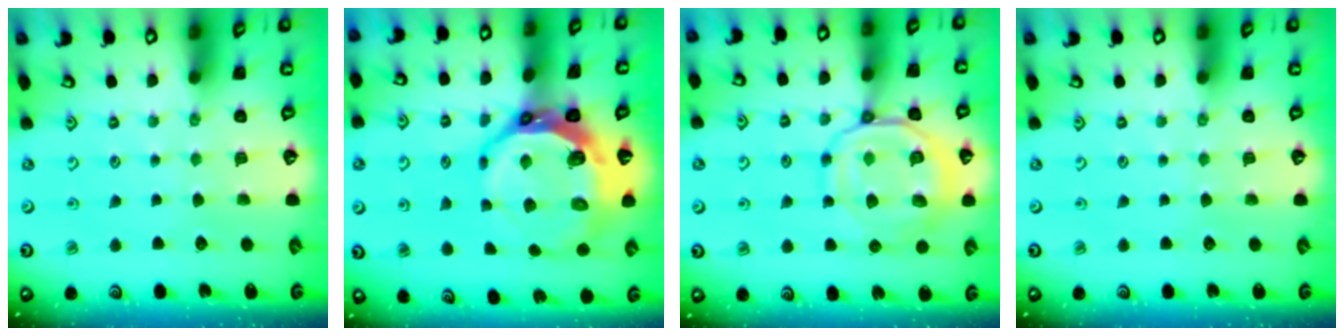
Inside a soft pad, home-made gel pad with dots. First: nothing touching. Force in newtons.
{"total": 13.8, "press": 13.0, "slide": 4.6}
{"total": 13.8, "press": 13.8, "slide": 1.5}
{"total": 0.0}